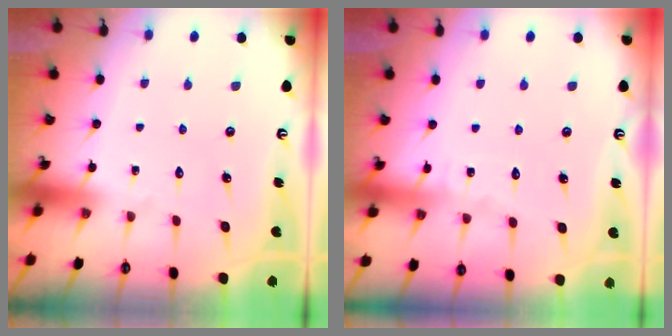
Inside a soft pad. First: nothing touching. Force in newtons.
{"total": 3.5, "press": 3.5, "slide": 0.3}